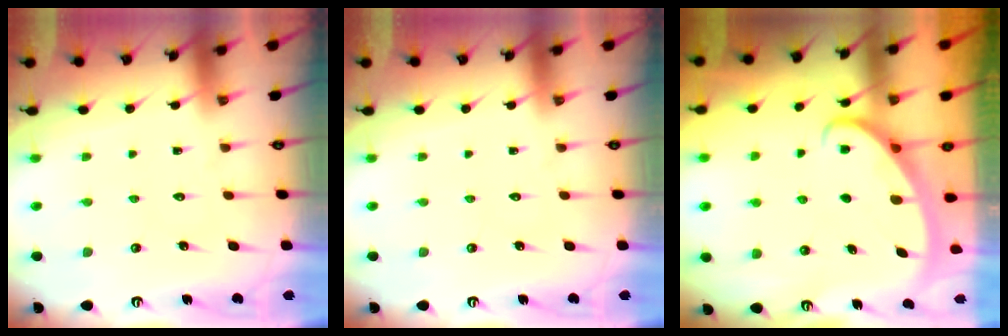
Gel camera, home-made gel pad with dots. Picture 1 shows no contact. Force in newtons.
{"total": 0.0}
{"total": 2.6, "press": 2.6, "slide": 0.4}